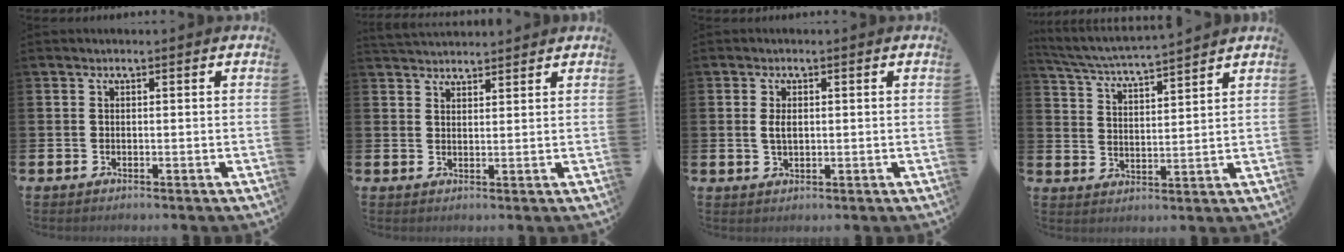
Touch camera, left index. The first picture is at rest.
{"total": 3.0, "force": [3.0, 0.6, 0.0], "torque": [-0.004, -0.012, 0.055]}
{"total": 2.0, "force": [0.4, 1.1, 1.6], "torque": [-0.023, 0.001, 0.003]}
{"total": 4.6, "force": [4.5, -0.2, 0.9], "torque": [-0.038, -0.036, 0.075]}